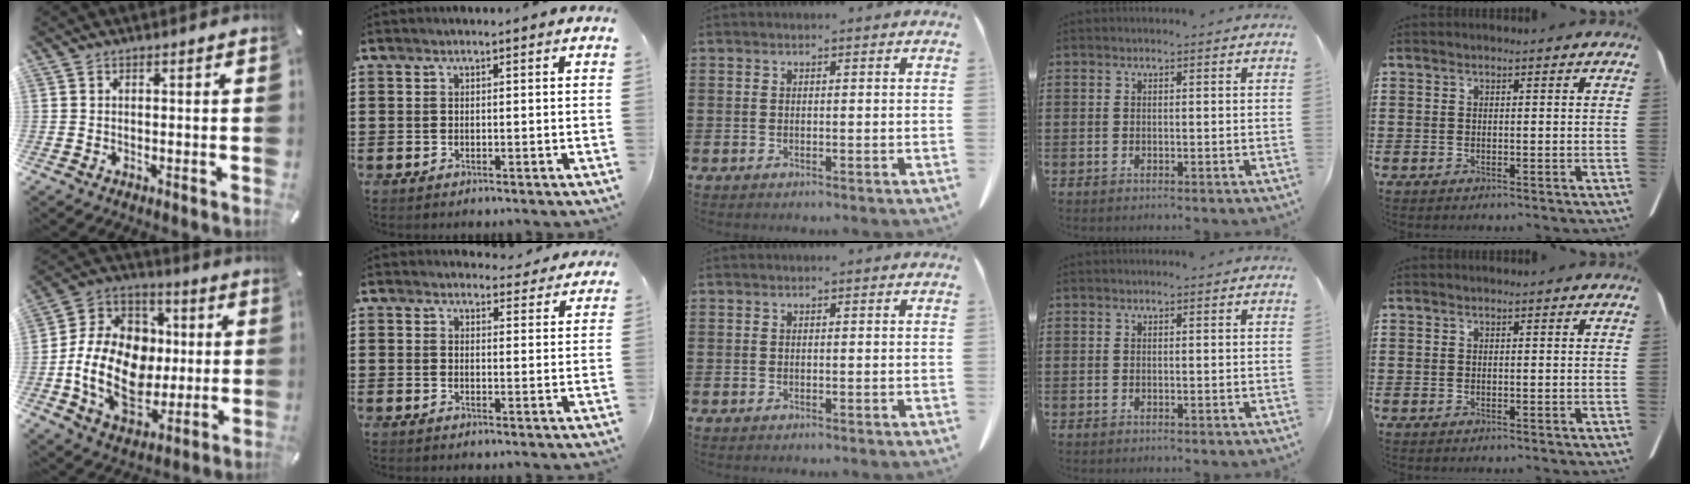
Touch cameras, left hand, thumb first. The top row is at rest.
{"thumb": {"total": 19.8, "force": [-2.3, 15.4, 12.2], "torque": [-0.254, 0.010, -0.035]}, "index": {"total": 3.3, "force": [3.1, 0.8, 0.6], "torque": [-0.013, -0.013, 0.056]}}